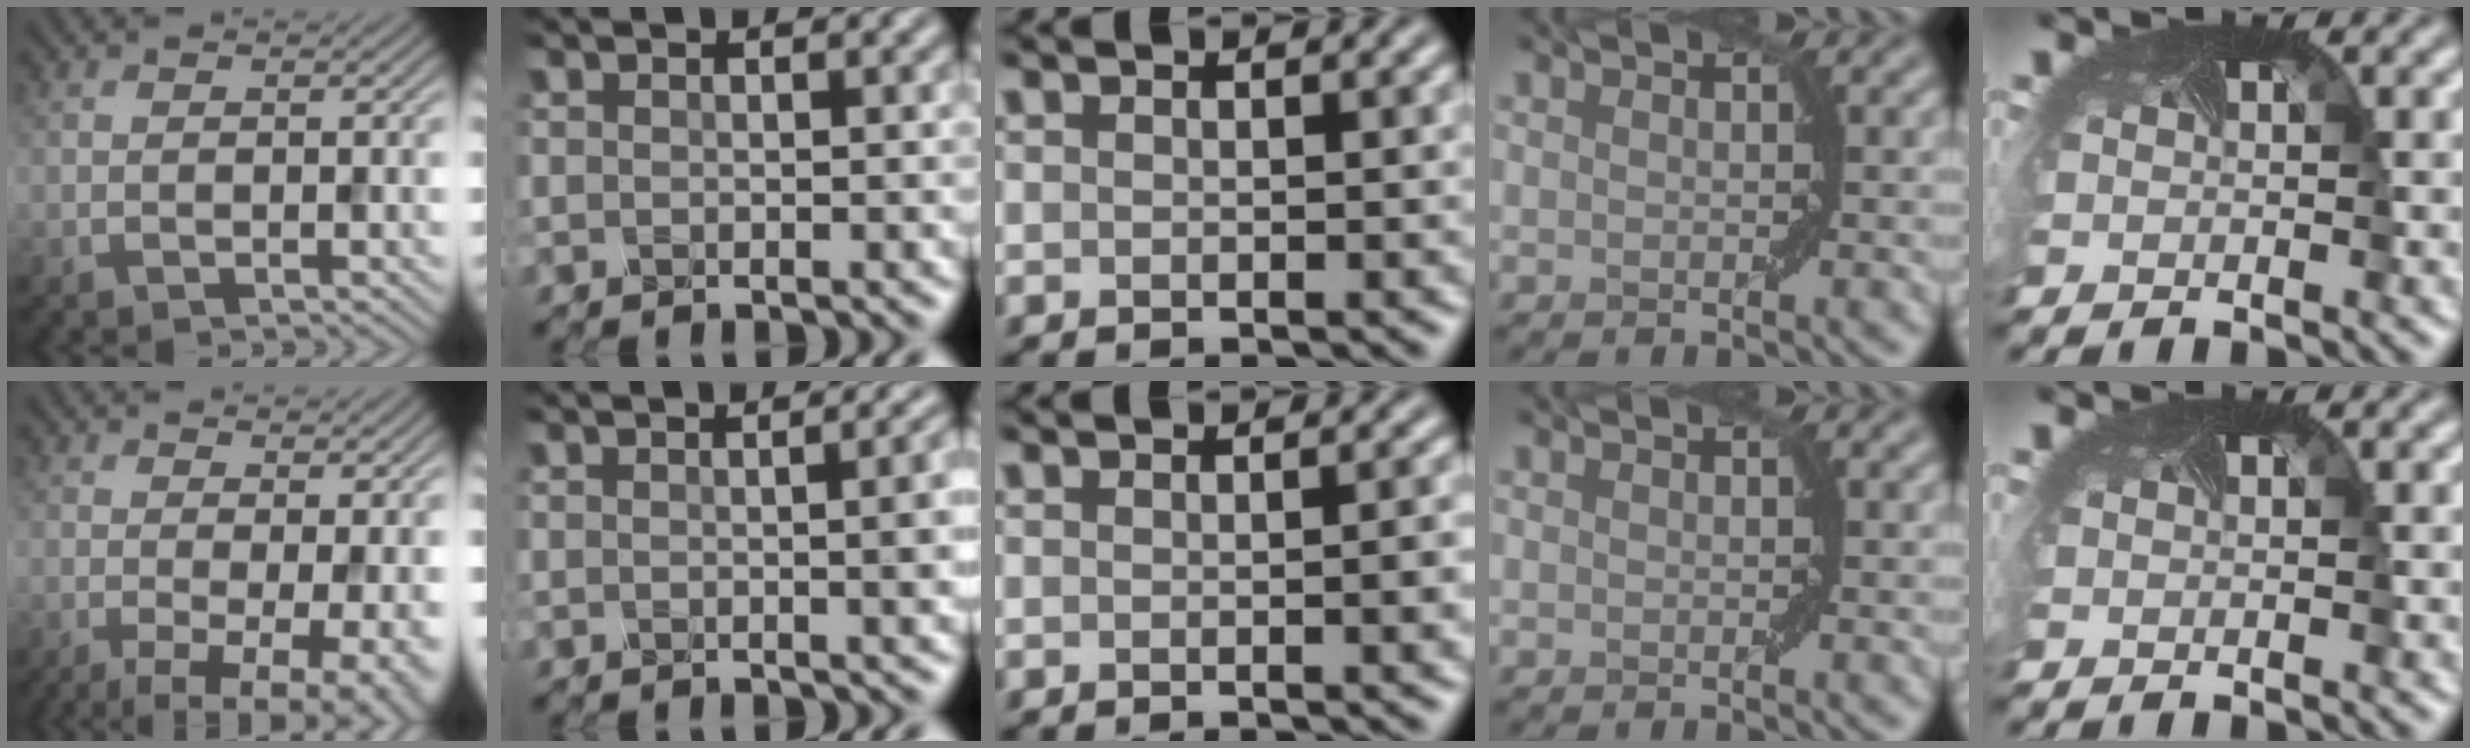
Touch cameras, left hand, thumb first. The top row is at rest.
{"thumb": {"total": 9.1, "force": [-1.9, 3.3, 8.3], "torque": [-0.125, -0.009, -0.024]}, "index": {"total": 6.2, "force": [0.9, 3.1, 5.3], "torque": [-0.023, 0.037, -0.012]}, "middle": {"total": 2.1, "force": [-0.1, 0.5, 2.0], "torque": [-0.021, 0.001, -0.003]}}